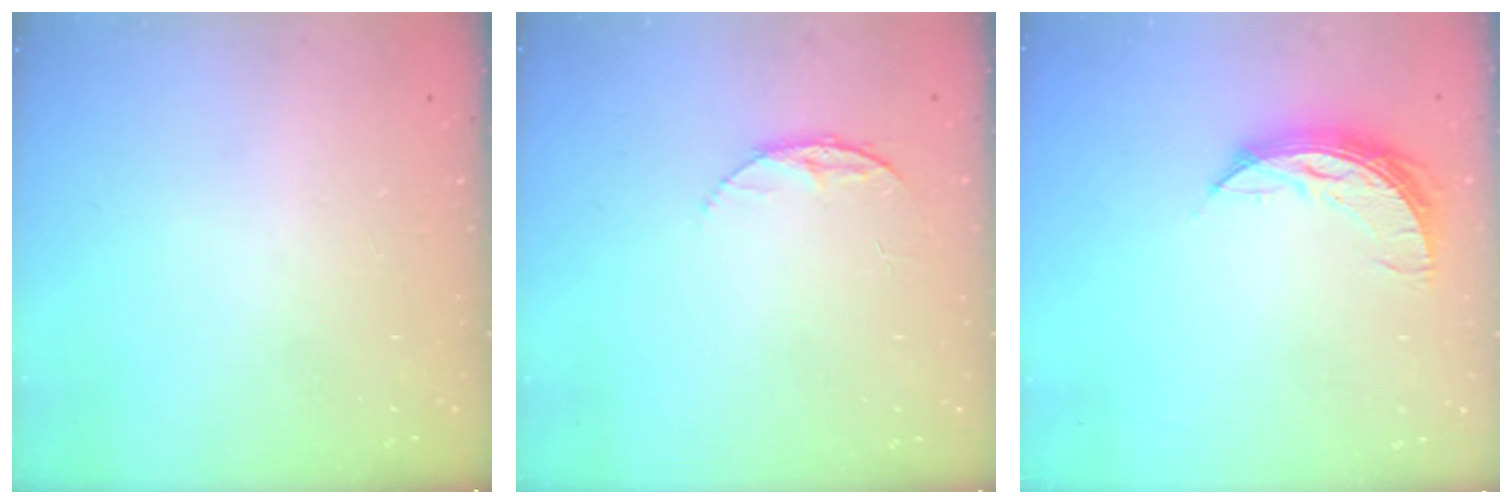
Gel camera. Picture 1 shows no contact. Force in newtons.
{"total": 6.5, "press": 6.5, "slide": 0.7}
{"total": 8.1, "press": 8.0, "slide": 0.6}